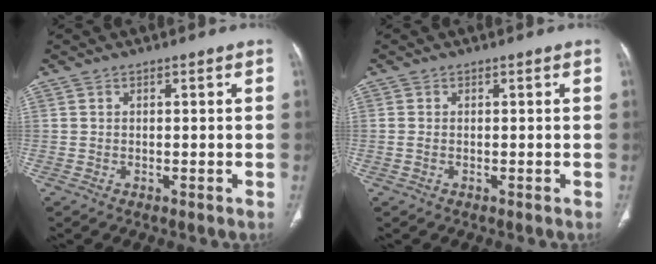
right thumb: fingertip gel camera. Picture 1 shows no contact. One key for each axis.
{"total": 0.9, "fx": -0.2, "fy": 0.5, "fz": 0.7, "tx": -0.021, "ty": 0.002, "tz": -0.001}